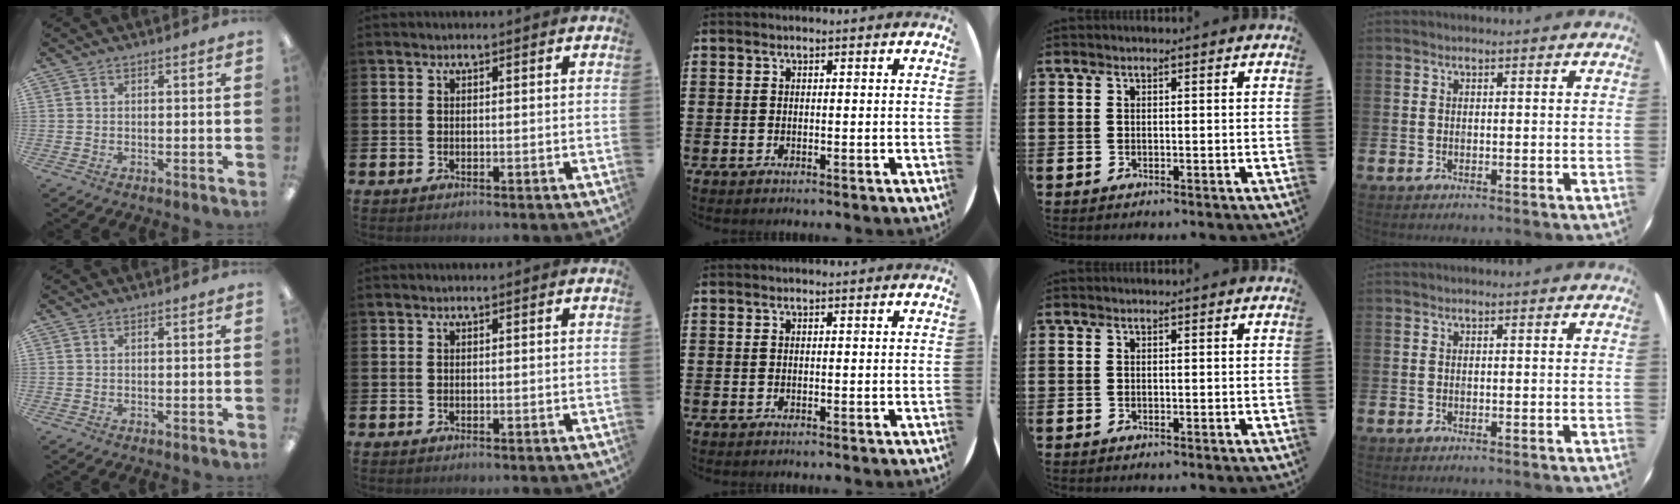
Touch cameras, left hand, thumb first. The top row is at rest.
{}